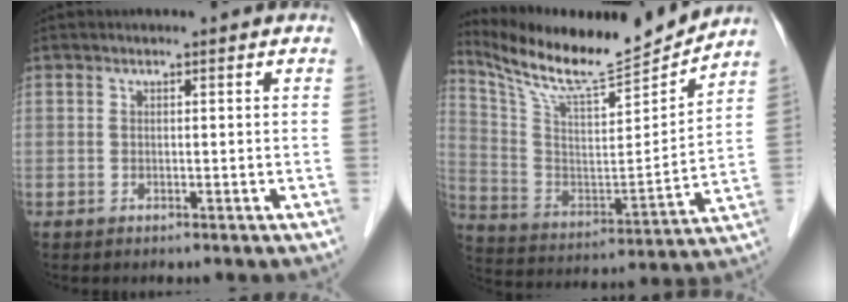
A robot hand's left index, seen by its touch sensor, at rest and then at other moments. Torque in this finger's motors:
{"motor_torque": [-0.04, -0.21, 0.03, 0.06]}